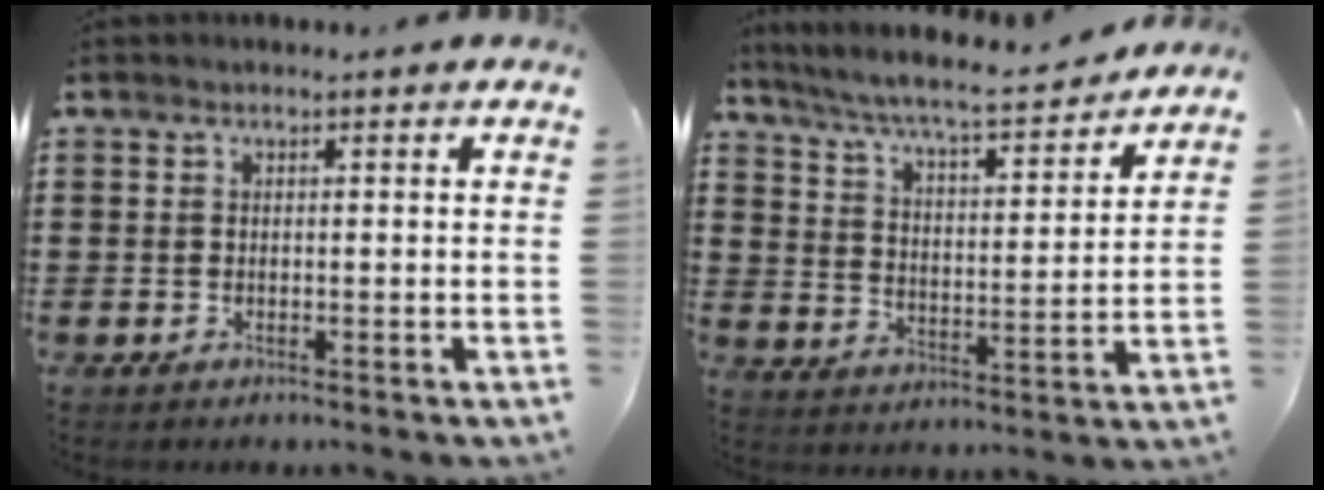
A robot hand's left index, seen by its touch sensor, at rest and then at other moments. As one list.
[{"total": 6.3, "force": [5.7, 0.0, 2.8], "torque": [-0.078, -0.037, 0.092]}]